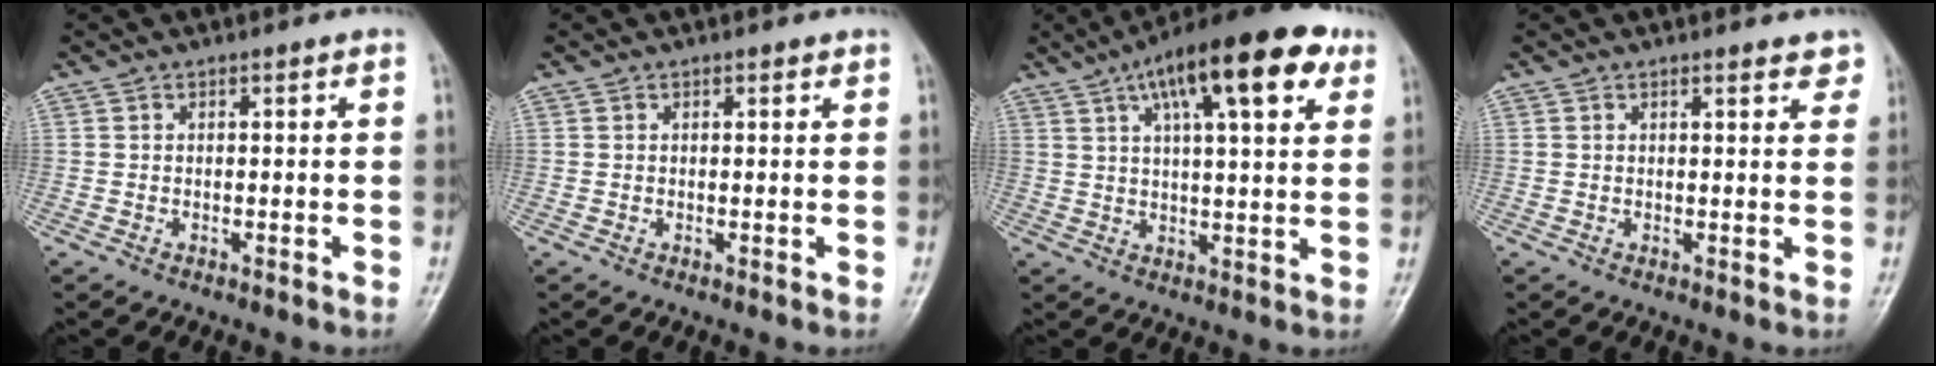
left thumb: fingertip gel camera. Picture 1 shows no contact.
{"total": 0.8, "force": [0.5, 0.4, 0.4], "torque": [-0.004, -0.002, 0.004]}
{"total": 17.9, "force": [8.9, 5.7, 14.4], "torque": [-0.205, 0.000, 0.132]}
{"total": 3.4, "force": [2.7, 1.1, 1.8], "torque": [-0.001, -0.008, 0.026]}